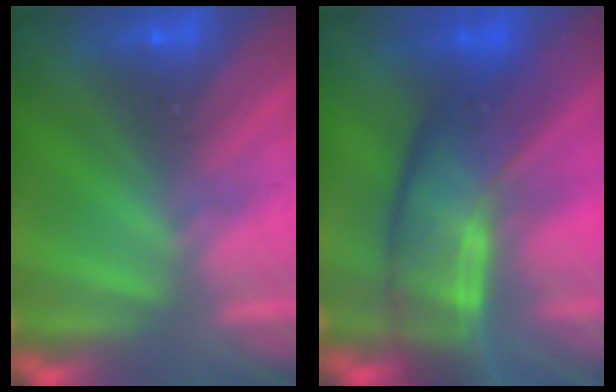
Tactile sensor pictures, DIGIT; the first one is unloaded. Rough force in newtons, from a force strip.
{"total": 9.3}